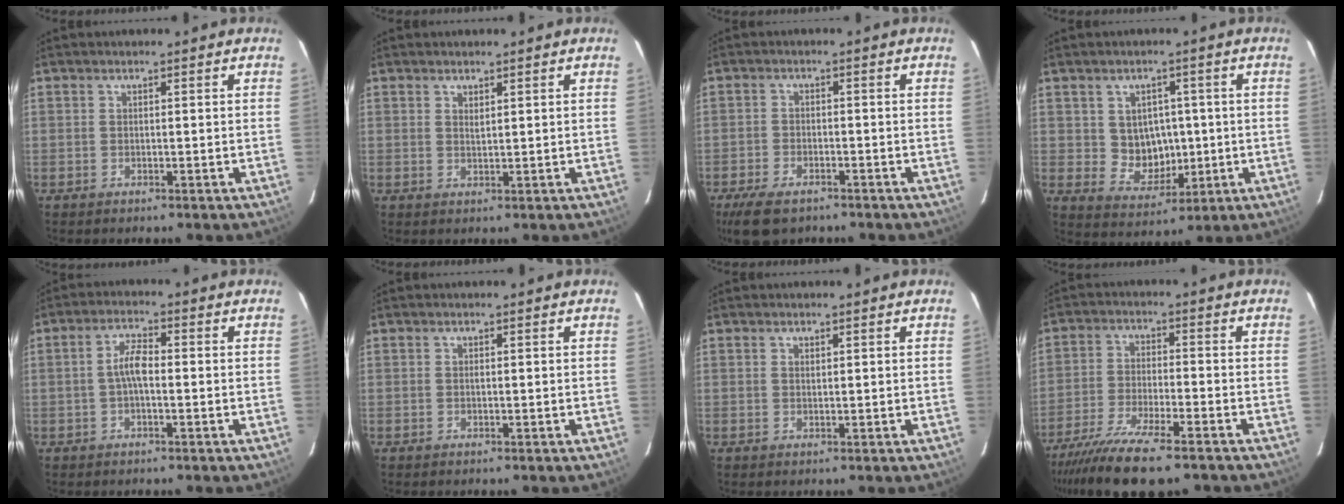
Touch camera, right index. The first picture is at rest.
{"total": 1.2, "force": [0.8, 0.4, 0.7], "torque": [-0.012, 0.001, 0.015]}
{"total": 7.9, "force": [-5.7, 3.7, 4.0], "torque": [-0.106, -0.016, -0.101]}
{"total": 7.2, "force": [0.4, 6.6, 2.8], "torque": [-0.055, 0.004, 0.026]}
{"total": 3.9, "force": [-0.6, 1.3, 3.7], "torque": [-0.075, 0.011, -0.012]}
{"total": 0.0}
{"total": 0.6, "force": [0.5, 0.3, 0.3], "torque": [-0.005, 0.001, 0.009]}
{"total": 14.8, "force": [-11.8, 2.4, 8.6], "torque": [-0.184, -0.042, -0.209]}